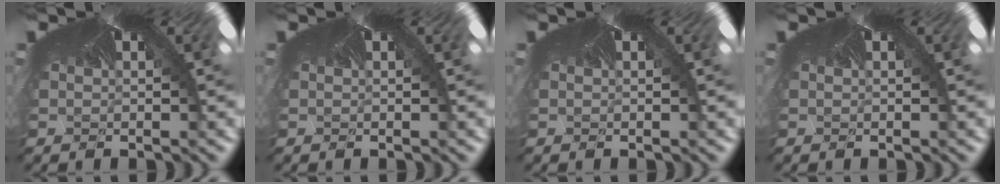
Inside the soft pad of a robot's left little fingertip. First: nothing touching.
{"total": 0.0}
{"total": 0.0}
{"total": 0.0}